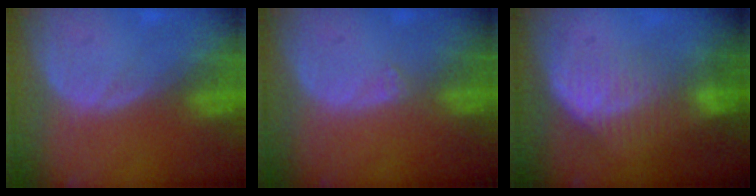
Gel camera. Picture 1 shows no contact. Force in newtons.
{"total": 0.6, "press": 0.5, "slide": 0.2}
{"total": 6.5, "press": 5.9, "slide": 2.7}